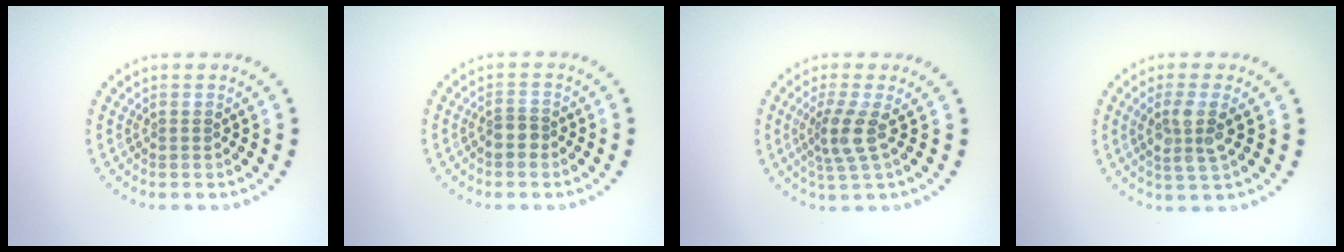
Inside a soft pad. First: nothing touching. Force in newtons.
{"total": 1.5, "press": 1.2, "slide": 0.9}
{"total": 2.8, "press": 2.2, "slide": 1.8}
{"total": 3.0, "press": 2.7, "slide": 1.2}